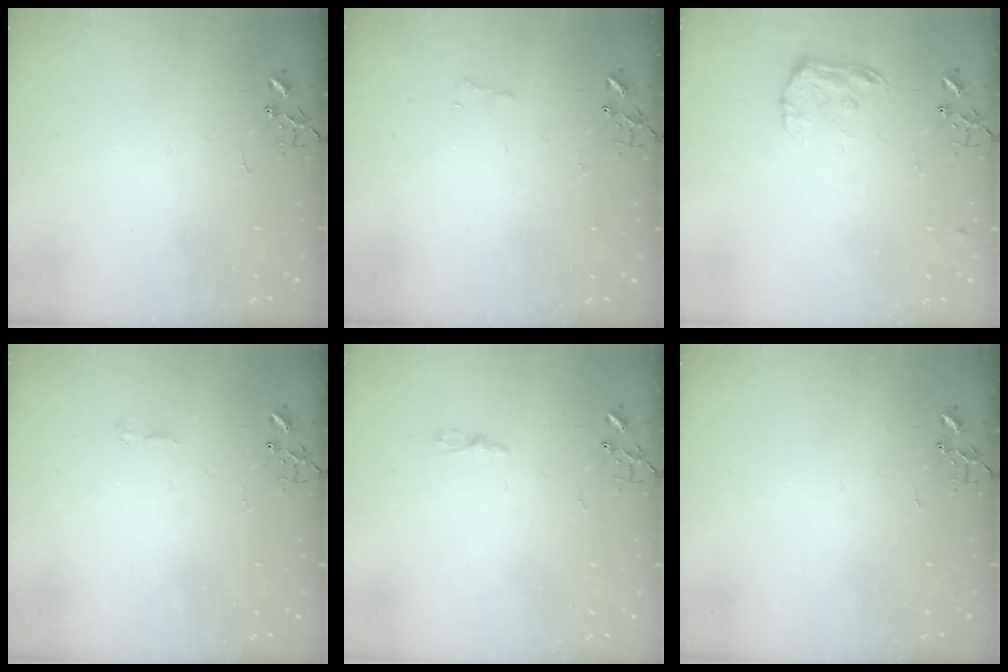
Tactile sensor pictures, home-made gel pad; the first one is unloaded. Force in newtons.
{"total": 6.0, "press": 5.9, "slide": 0.7}
{"total": 9.8, "press": 9.8, "slide": 0.5}
{"total": 5.0, "press": 4.9, "slide": 0.6}
{"total": 2.9, "press": 2.9, "slide": 0.4}
{"total": 0.0}